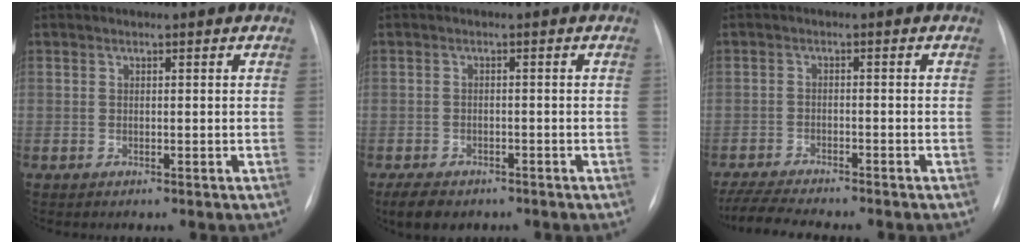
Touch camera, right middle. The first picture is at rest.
{"total": 5.7, "force": [-4.3, 2.8, 2.6], "torque": [-0.042, -0.007, -0.060]}
{"total": 9.1, "force": [-8.1, 0.7, 3.9], "torque": [-0.068, -0.016, -0.130]}